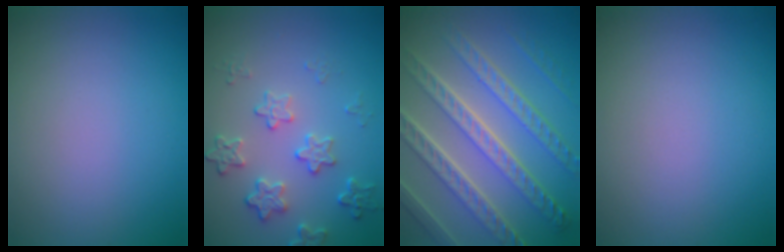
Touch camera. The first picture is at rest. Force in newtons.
{"total": 2.9, "press": 2.3, "slide": 1.8}
{"total": 8.9, "press": 6.4, "slide": 6.3}
{"total": 0.0}